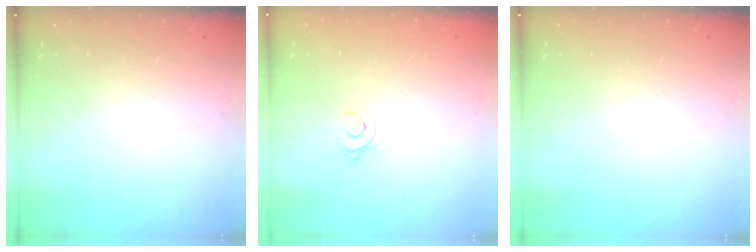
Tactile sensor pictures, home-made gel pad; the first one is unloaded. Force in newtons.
{"total": 3.9, "press": 3.9, "slide": 0.5}
{"total": 0.0}